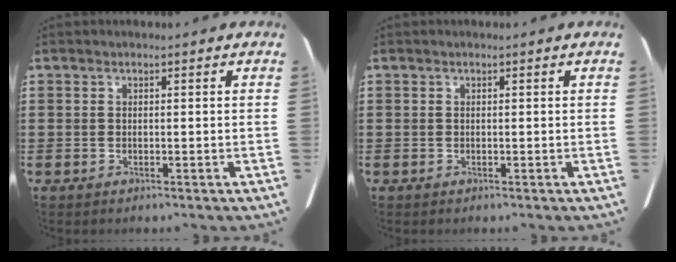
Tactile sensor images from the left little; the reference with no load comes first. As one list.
[{"total": 0.0}]